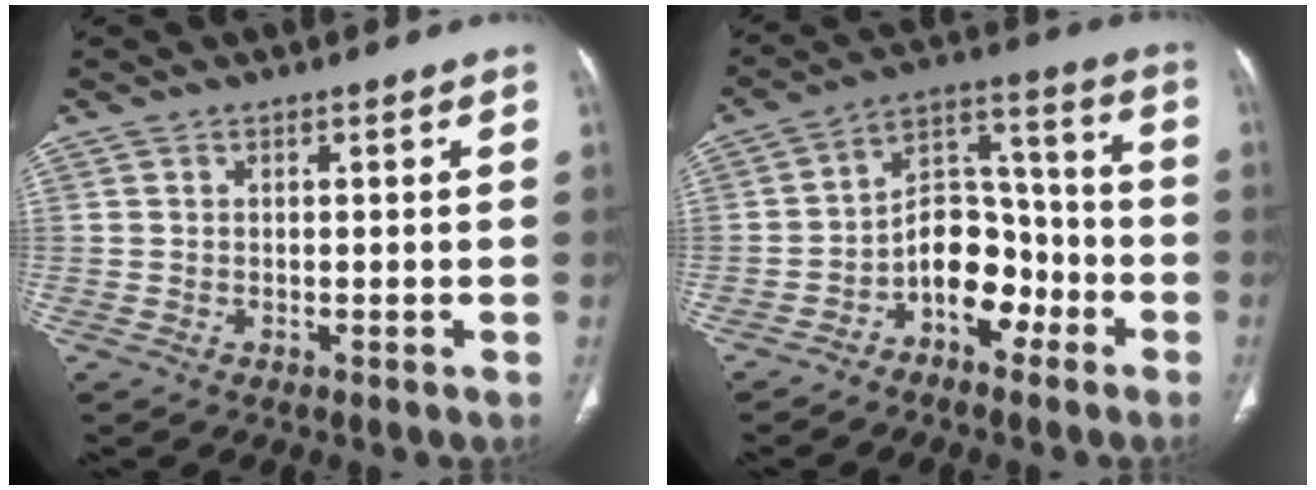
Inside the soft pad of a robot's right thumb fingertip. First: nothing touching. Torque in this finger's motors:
{"motor_torque": [2.97, 2.04, 1.04, -0.99, 0.05]}